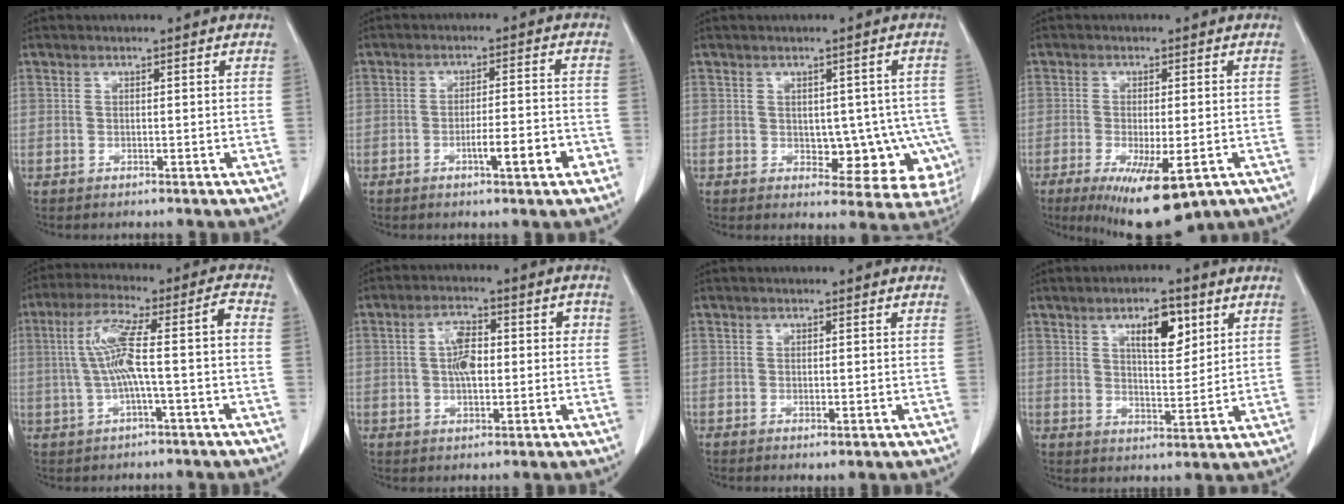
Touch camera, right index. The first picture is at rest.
{"total": 6.2, "force": [-2.8, 0.6, 5.5], "torque": [-0.080, 0.004, -0.041]}
{"total": 9.7, "force": [-2.1, 5.9, 7.4], "torque": [-0.062, 0.014, -0.014]}
{"total": 11.2, "force": [-6.2, 3.0, 8.9], "torque": [-0.130, -0.023, -0.088]}
{"total": 10.1, "force": [-0.5, 0.7, 10.0], "torque": [-0.191, 0.041, -0.007]}
{"total": 6.5, "force": [0.4, 3.2, 5.6], "torque": [-0.098, 0.022, 0.005]}
{"total": 0.8, "force": [-0.2, 0.1, 0.7], "torque": [-0.010, -0.003, -0.002]}
{"total": 7.6, "force": [3.6, 2.7, 6.1], "torque": [-0.099, 0.003, 0.061]}